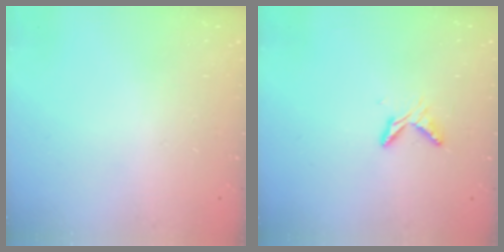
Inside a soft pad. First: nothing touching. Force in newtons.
{"total": 6.1, "press": 6.1, "slide": 0.6}